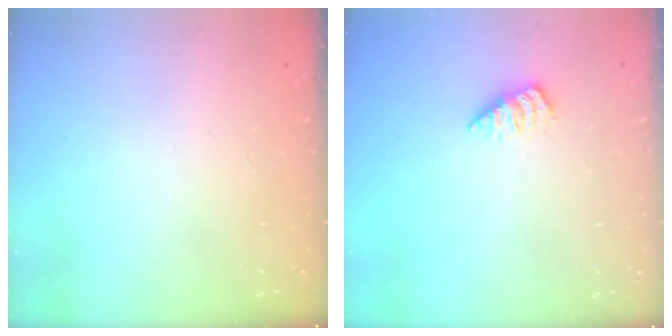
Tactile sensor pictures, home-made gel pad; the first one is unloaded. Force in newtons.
{"total": 1.7, "press": 1.7, "slide": 0.2}